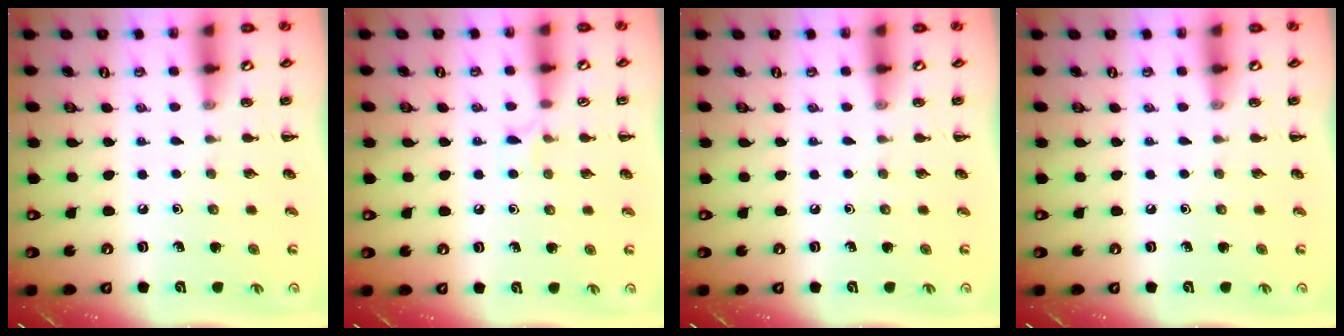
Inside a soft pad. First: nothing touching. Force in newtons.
{"total": 4.9, "press": 4.5, "slide": 1.8}
{"total": 0.0}
{"total": 0.0}